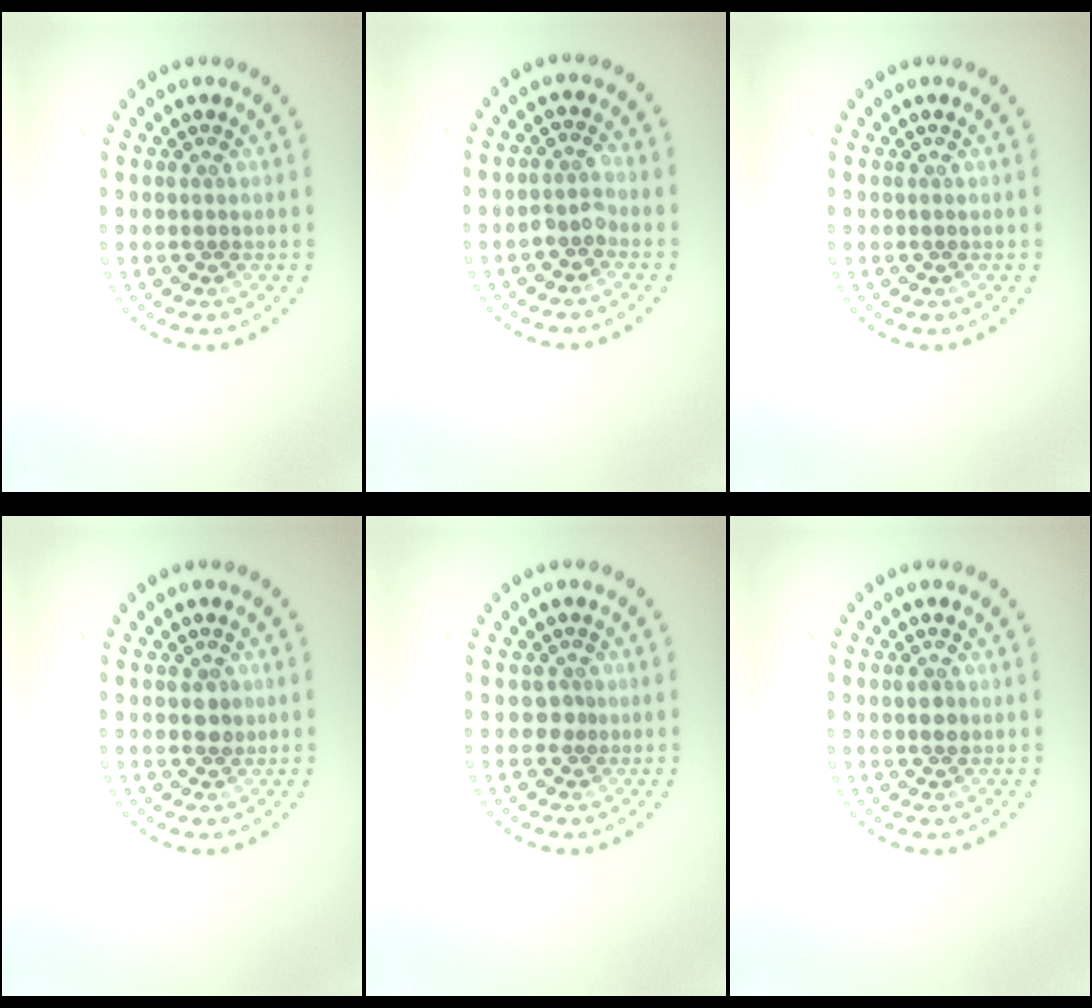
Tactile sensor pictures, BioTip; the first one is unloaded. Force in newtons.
{"total": 1.6, "press": 1.3, "slide": 1.0}
{"total": 0.0}
{"total": 1.4, "press": 1.3, "slide": 0.4}
{"total": 0.7, "press": 0.4, "slide": 0.6}
{"total": 1.2, "press": 1.2, "slide": 0.1}